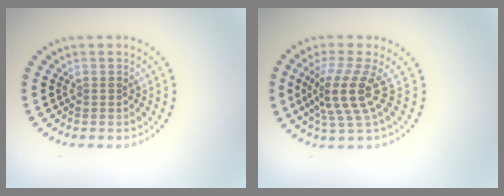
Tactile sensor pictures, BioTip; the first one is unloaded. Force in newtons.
{"total": 4.1, "press": 3.0, "slide": 2.9}